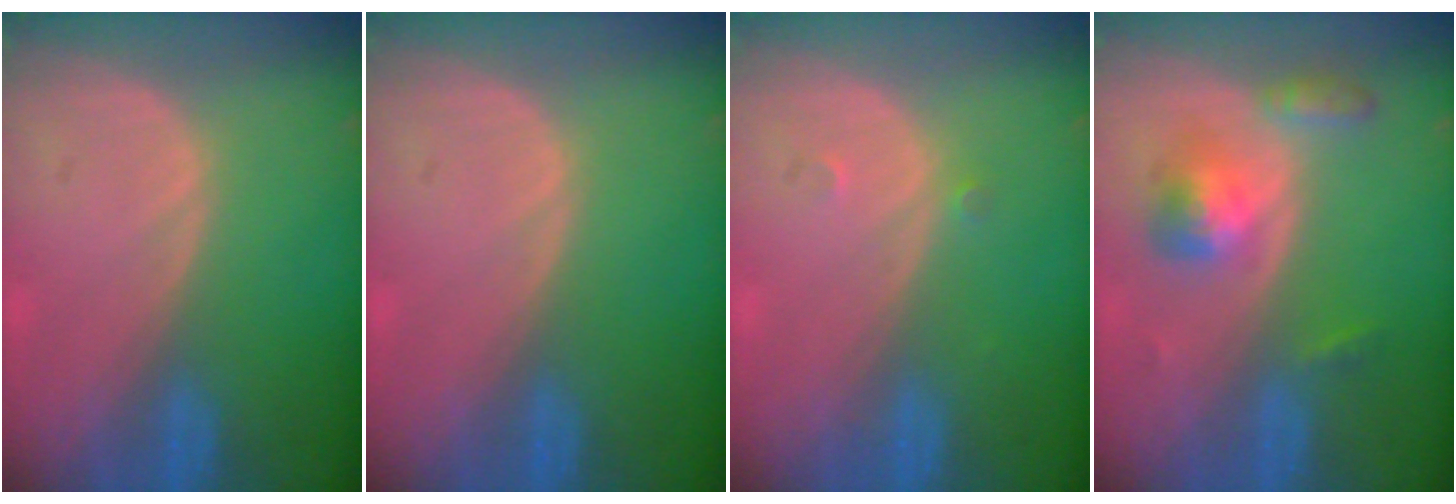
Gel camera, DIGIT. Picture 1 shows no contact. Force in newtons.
{"total": 0.0}
{"total": 0.9, "press": 0.7, "slide": 0.5}
{"total": 5.2, "press": 4.9, "slide": 1.7}